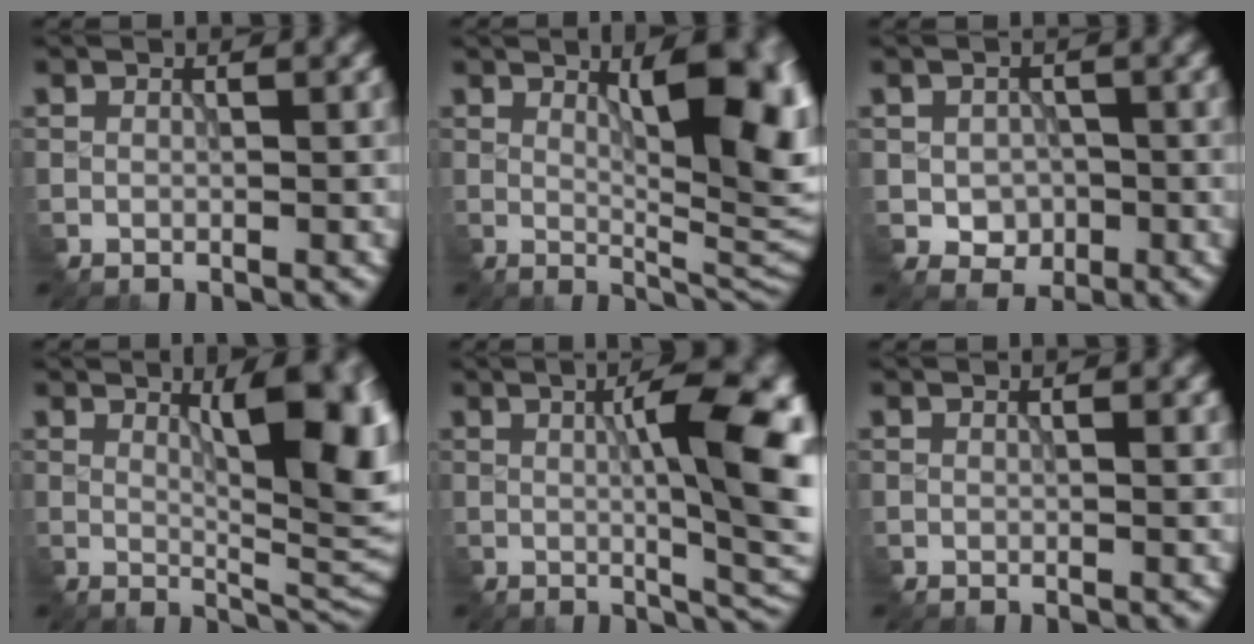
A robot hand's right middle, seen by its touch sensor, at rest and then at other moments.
{"total": 10.5, "force": [2.6, 3.6, 9.5], "torque": [-0.111, -0.001, 0.043]}
{"total": 2.2, "force": [-0.6, 1.9, 0.9], "torque": [-0.019, -0.006, -0.008]}
{"total": 9.3, "force": [2.3, 2.8, 8.6], "torque": [-0.113, -0.004, 0.042]}
{"total": 11.3, "force": [0.9, 3.3, 10.8], "torque": [-0.127, 0.001, 0.020]}
{"total": 0.6, "force": [0.3, 0.2, 0.5], "torque": [-0.005, 0.002, 0.004]}